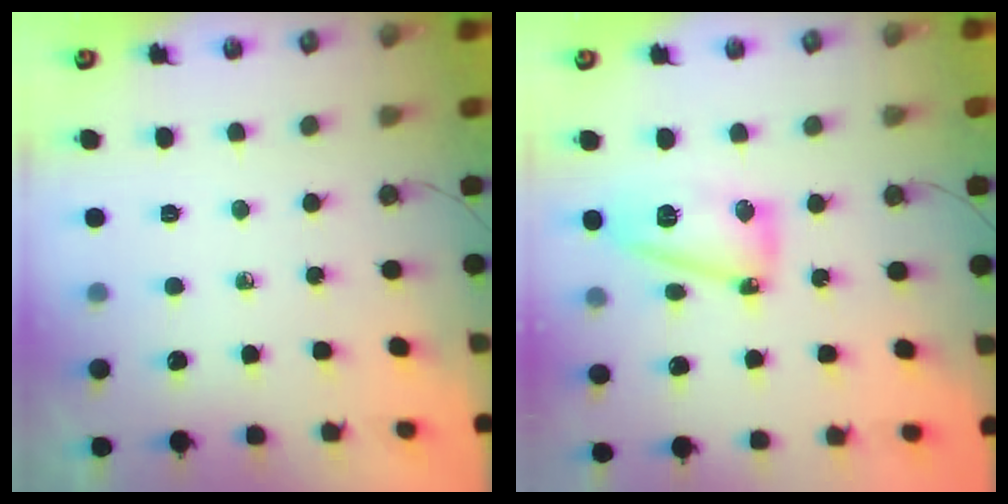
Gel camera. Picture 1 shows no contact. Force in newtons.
{"total": 11.4, "press": 11.1, "slide": 2.3}